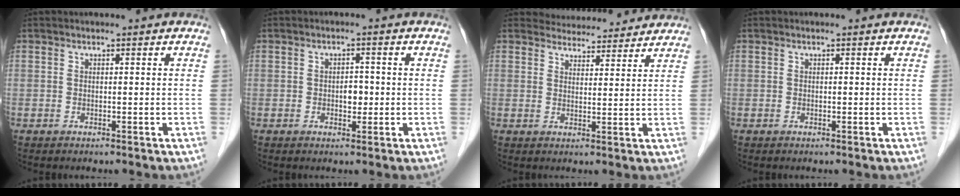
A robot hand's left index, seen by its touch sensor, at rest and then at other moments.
{"total": 2.2, "force": [-0.5, 1.4, 1.7], "torque": [-0.025, 0.001, -0.006]}
{"total": 8.1, "force": [7.9, 1.8, 0.6], "torque": [0.001, 0.012, 0.096]}
{"total": 0.0}